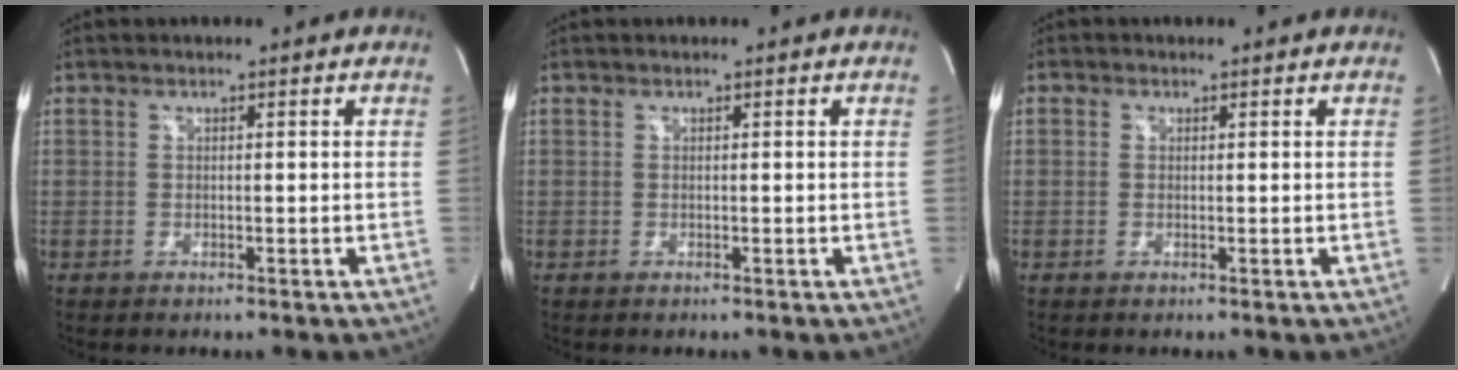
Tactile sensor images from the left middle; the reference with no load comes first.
{"total": 0.0}
{"total": 1.4, "force": [-0.5, -0.7, -1.1], "torque": [0.018, -0.011, -0.010]}